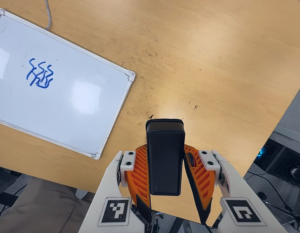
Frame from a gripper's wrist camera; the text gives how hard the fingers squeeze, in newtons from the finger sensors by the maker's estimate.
{"total": 5.2, "left": 4.3, "right": 6.2}